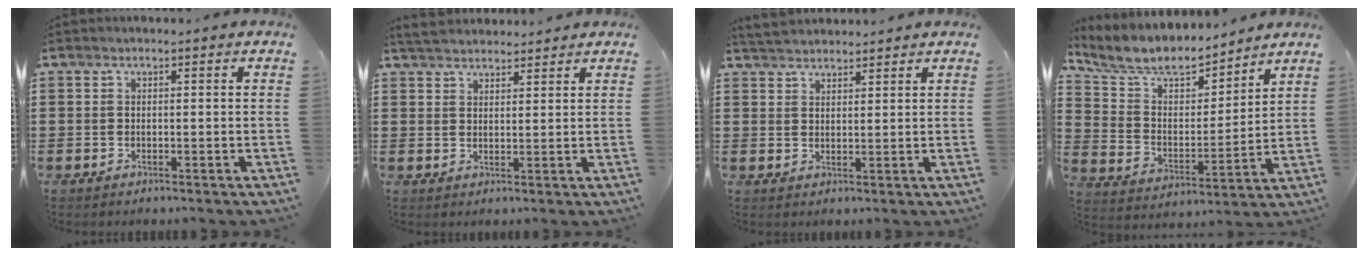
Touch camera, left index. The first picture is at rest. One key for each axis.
{"total": 3.3, "fx": 3.2, "fy": 0.8, "fz": 0.5, "tx": -0.020, "ty": -0.002, "tz": 0.061}
{"total": 3.1, "fx": 3.0, "fy": 0.6, "fz": 0.2, "tx": -0.014, "ty": -0.003, "tz": 0.058}
{"total": 7.7, "fx": 6.8, "fy": 2.7, "fz": 2.5, "tx": -0.086, "ty": -0.036, "tz": 0.118}